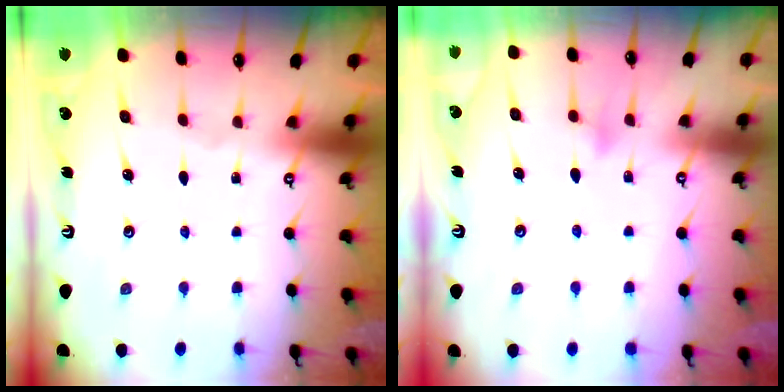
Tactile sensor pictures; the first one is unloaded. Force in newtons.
{"total": 6.5, "press": 6.5, "slide": 0.6}